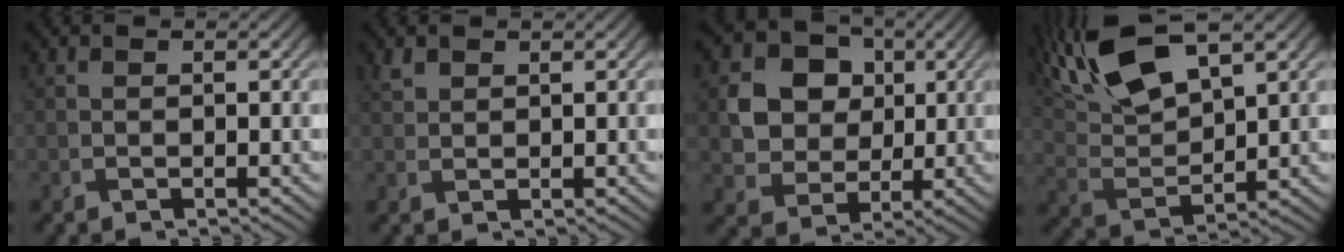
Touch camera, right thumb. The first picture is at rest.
{"total": 1.3, "force": [1.0, 0.7, 0.5], "torque": [-0.019, 0.000, 0.024]}
{"total": 9.0, "force": [1.9, 7.7, 4.2], "torque": [-0.103, -0.002, 0.033]}
{"total": 13.7, "force": [8.7, 4.8, 9.4], "torque": [-0.224, 0.023, 0.163]}